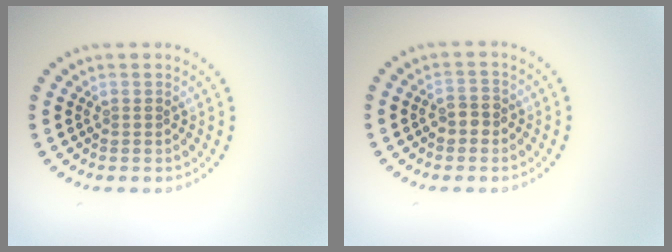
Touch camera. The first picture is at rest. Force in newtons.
{"total": 1.6, "press": 1.5, "slide": 0.4}